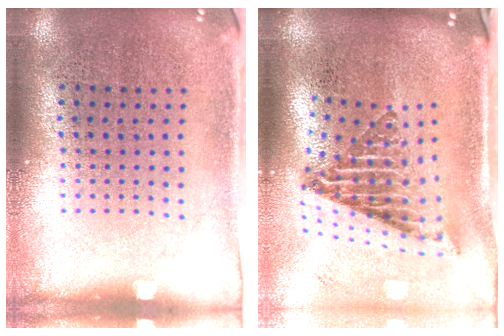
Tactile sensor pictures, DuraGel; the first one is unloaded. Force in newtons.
{"total": 2.5, "press": 1.6, "slide": 1.9}